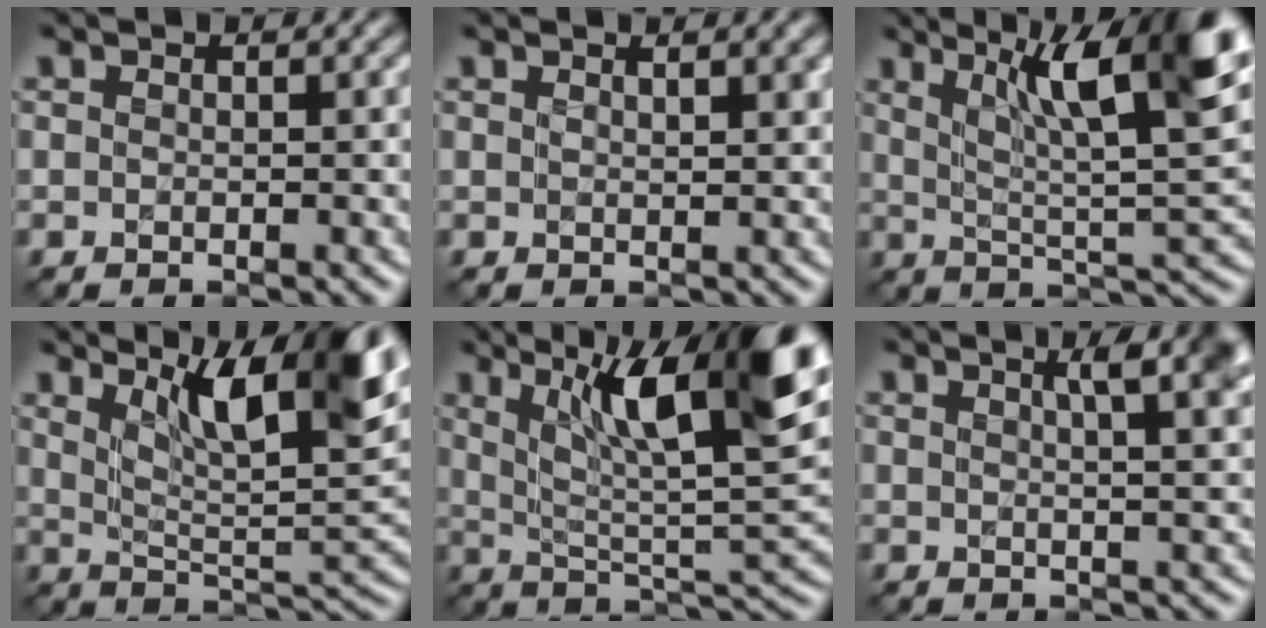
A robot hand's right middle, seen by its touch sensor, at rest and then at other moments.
{"total": 1.5, "force": [1.1, 0.4, 1.0], "torque": [-0.007, 0.000, 0.017]}
{"total": 11.7, "force": [5.1, 3.3, 10.0], "torque": [-0.146, 0.006, 0.081]}
{"total": 11.1, "force": [6.0, 3.1, 8.8], "torque": [-0.125, 0.005, 0.101]}
{"total": 12.8, "force": [5.3, 4.0, 10.9], "torque": [-0.162, -0.001, 0.086]}
{"total": 6.4, "force": [3.1, 2.3, 5.1], "torque": [-0.033, 0.029, 0.019]}